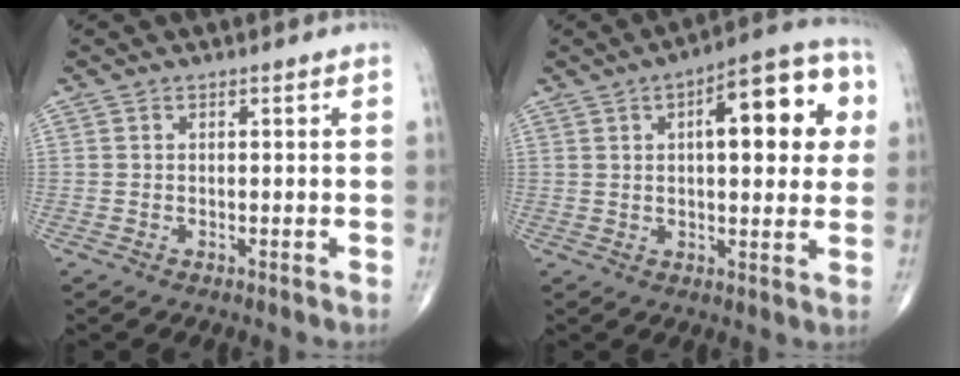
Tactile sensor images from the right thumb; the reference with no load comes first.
{"total": 16.1, "force": [4.1, 6.3, 14.2], "torque": [-0.151, 0.018, 0.048]}